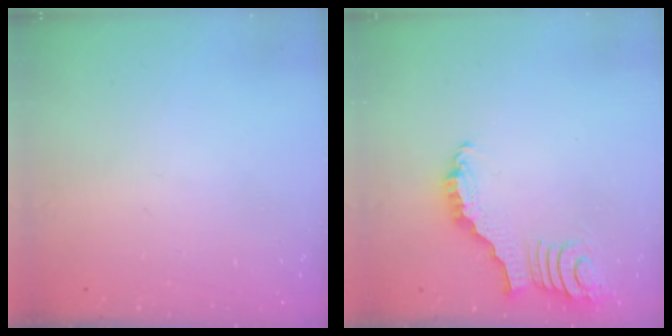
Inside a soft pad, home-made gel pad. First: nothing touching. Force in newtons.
{"total": 2.7, "press": 2.7, "slide": 0.4}